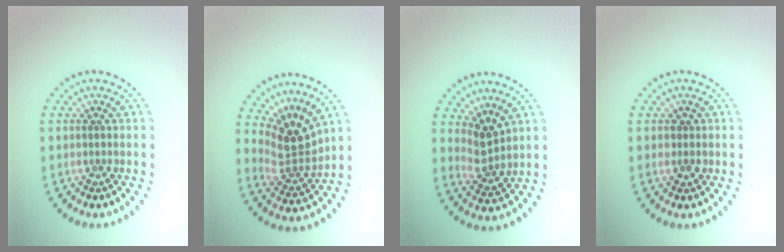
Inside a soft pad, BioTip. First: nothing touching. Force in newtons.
{"total": 3.8, "press": 2.6, "slide": 2.8}
{"total": 2.7, "press": 2.0, "slide": 1.8}
{"total": 1.0, "press": 0.9, "slide": 0.4}